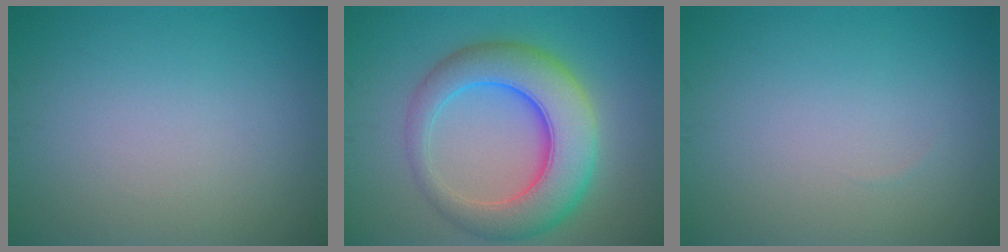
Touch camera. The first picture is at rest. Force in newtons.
{"total": 8.6, "press": 8.6, "slide": 0.0}
{"total": 0.0}